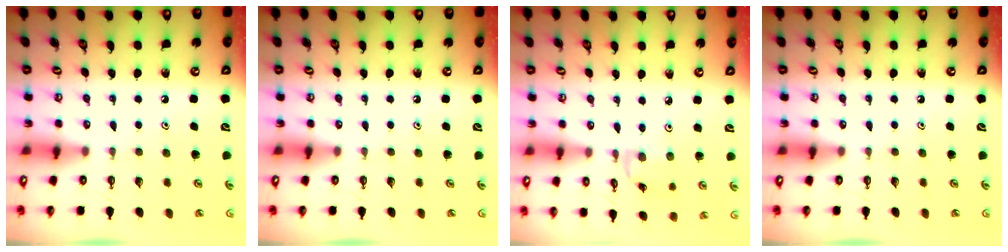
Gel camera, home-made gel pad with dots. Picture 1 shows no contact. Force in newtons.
{"total": 0.0}
{"total": 2.6, "press": 2.6, "slide": 0.3}
{"total": 0.0}